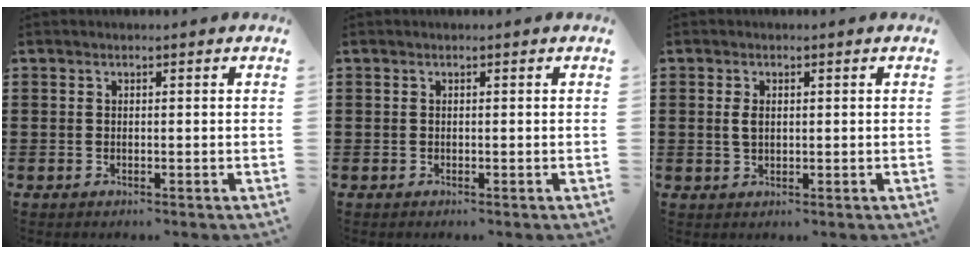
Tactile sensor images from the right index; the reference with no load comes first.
{"total": 0.0}
{"total": 2.3, "force": [0.5, 1.2, 1.9], "torque": [-0.041, 0.008, 0.008]}